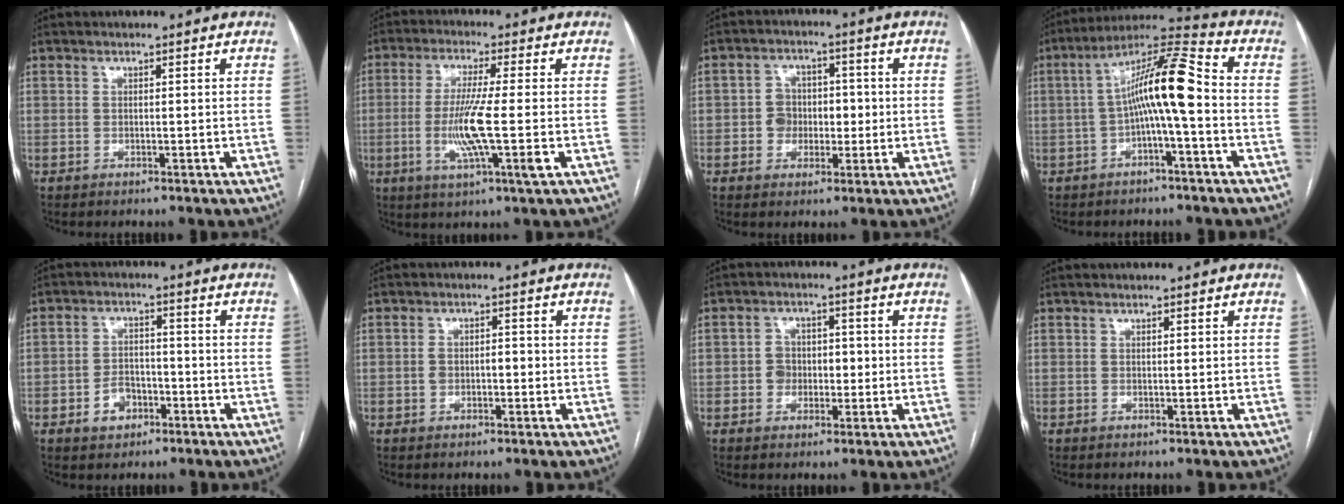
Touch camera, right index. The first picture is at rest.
{"total": 9.8, "force": [-1.6, -0.3, 9.6], "torque": [-0.190, -0.014, -0.035]}
{"total": 5.2, "force": [-0.6, 4.6, 2.4], "torque": [-0.036, 0.021, -0.008]}
{"total": 12.0, "force": [-0.8, 0.7, 11.9], "torque": [-0.208, 0.035, -0.019]}
{"total": 4.8, "force": [-2.3, 3.5, 2.4], "torque": [-0.042, 0.010, -0.034]}
{"total": 2.9, "force": [-0.5, 1.9, 2.2], "torque": [-0.039, 0.018, -0.007]}
{"total": 4.3, "force": [-0.6, 3.7, 2.2], "torque": [-0.032, 0.018, -0.009]}
{"total": 0.0}